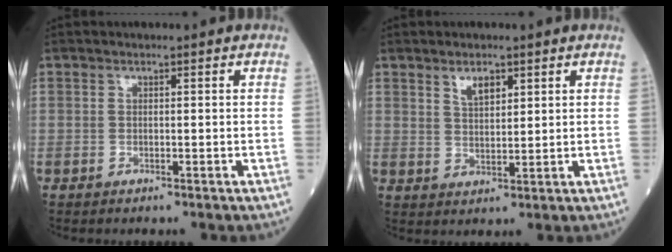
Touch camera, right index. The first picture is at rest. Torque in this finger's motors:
{"motor_torque": [0.29, 0.32, 0.02, 0.01]}